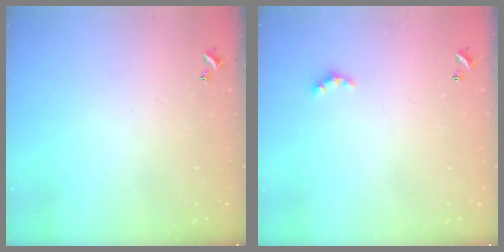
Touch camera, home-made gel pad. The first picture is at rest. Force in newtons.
{"total": 2.4, "press": 2.4, "slide": 0.6}